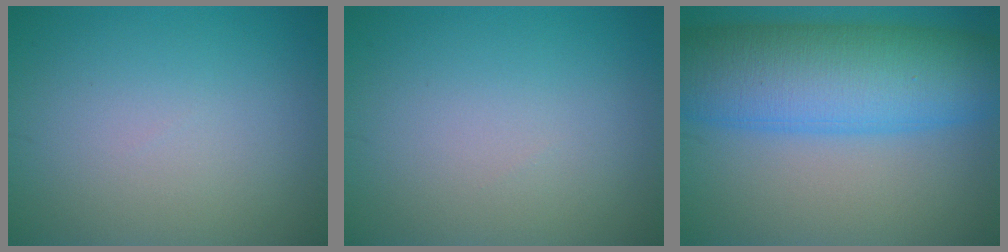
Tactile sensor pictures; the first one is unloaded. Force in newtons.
{"total": 0.0}
{"total": 12.4, "press": 12.4, "slide": 0.2}